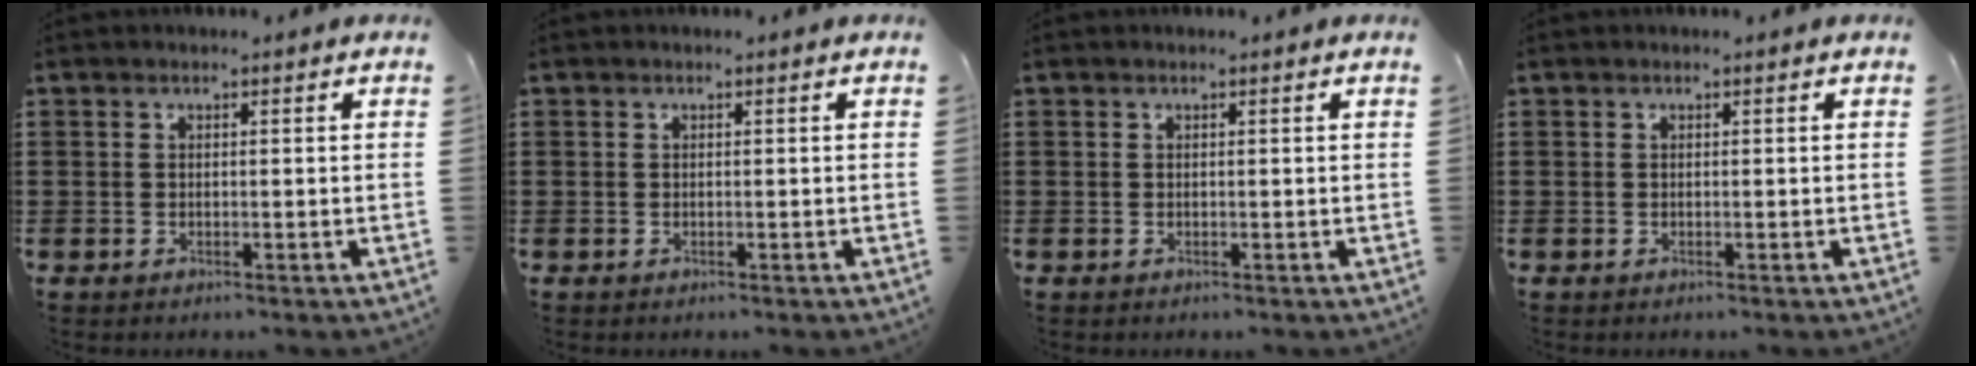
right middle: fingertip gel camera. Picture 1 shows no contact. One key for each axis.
{"total": 0.0}
{"total": 0.0}
{"total": 0.0}